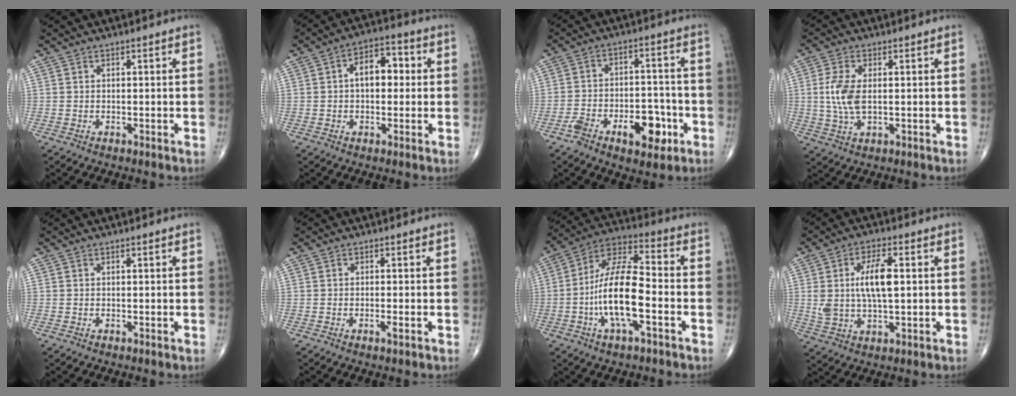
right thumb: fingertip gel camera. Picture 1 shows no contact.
{"total": 7.9, "force": [0.7, 4.8, 6.2], "torque": [-0.074, 0.023, 0.002]}
{"total": 11.4, "force": [-5.3, 5.8, 8.2], "torque": [-0.117, 0.044, -0.077]}
{"total": 6.9, "force": [0.4, 3.4, 6.0], "torque": [-0.141, -0.002, 0.009]}
{"total": 0.0}
{"total": 1.3, "force": [-0.6, 0.1, 1.2], "torque": [-0.019, -0.001, -0.012]}
{"total": 15.6, "force": [-4.0, 5.4, 14.0], "torque": [-0.267, 0.040, -0.078]}
{"total": 10.0, "force": [1.4, 4.2, 9.0], "torque": [-0.172, 0.003, 0.028]}